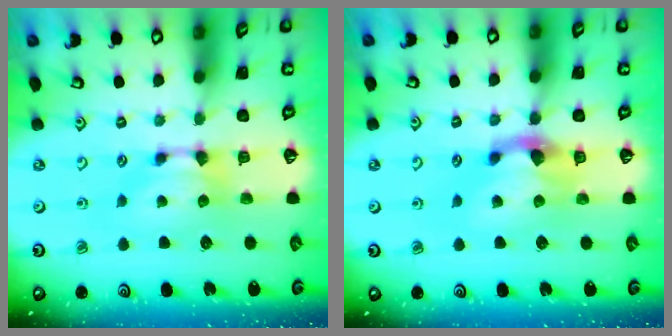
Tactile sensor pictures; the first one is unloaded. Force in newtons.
{"total": 2.6, "press": 2.0, "slide": 1.7}